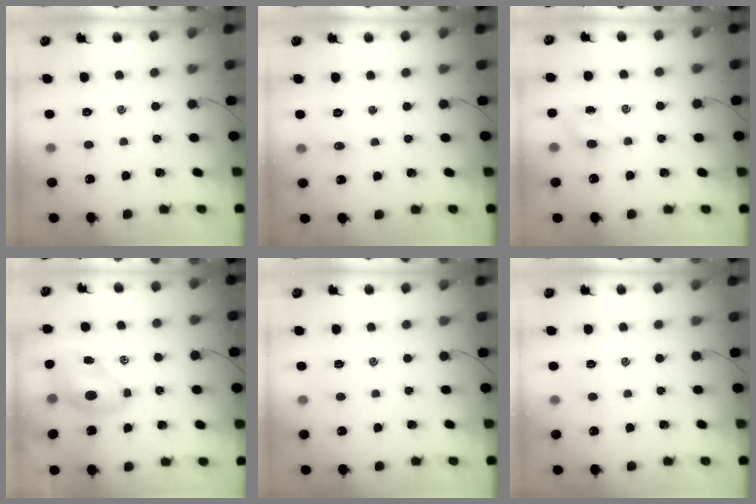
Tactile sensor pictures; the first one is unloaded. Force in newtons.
{"total": 3.9, "press": 3.7, "slide": 1.3}
{"total": 4.1, "press": 3.9, "slide": 1.2}
{"total": 7.2, "press": 7.1, "slide": 1.3}
{"total": 0.0}
{"total": 0.0}